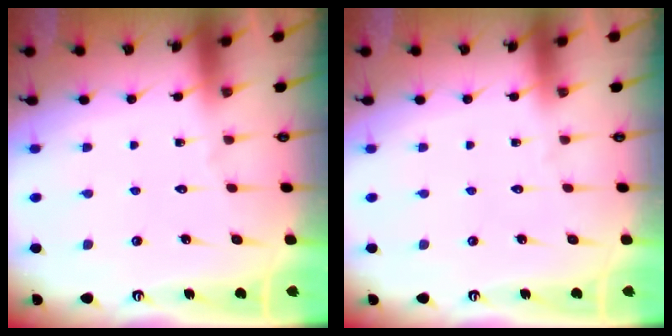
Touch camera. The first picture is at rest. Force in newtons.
{"total": 0.0}